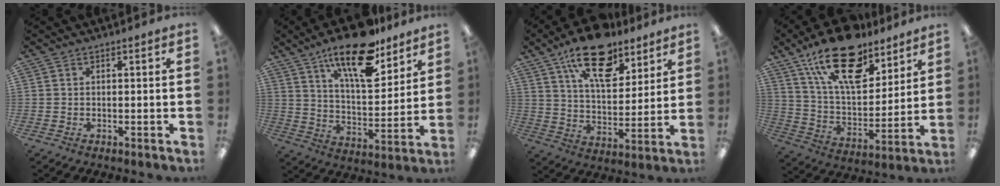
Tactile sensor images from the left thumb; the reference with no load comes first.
{"total": 19.1, "force": [13.2, 7.1, 11.8], "torque": [-0.196, -0.073, 0.220]}
{"total": 18.8, "force": [12.2, 9.1, 11.2], "torque": [-0.172, -0.056, 0.209]}
{"total": 22.3, "force": [14.7, 10.3, 13.1], "torque": [-0.224, -0.074, 0.259]}